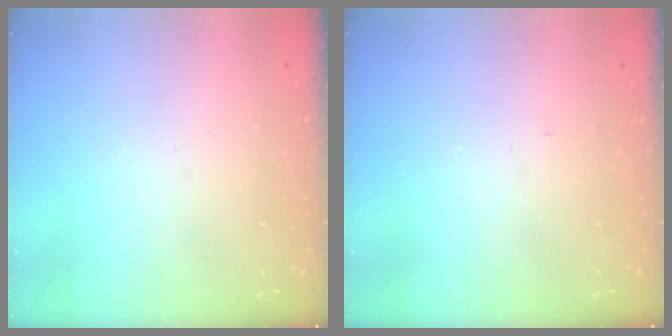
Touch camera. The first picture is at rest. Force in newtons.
{"total": 3.2, "press": 3.2, "slide": 0.5}